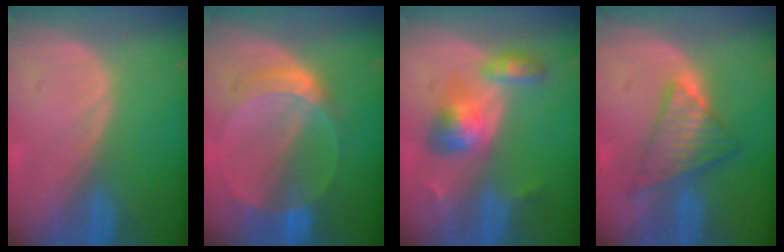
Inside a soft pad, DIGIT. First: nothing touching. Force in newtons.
{"total": 6.4, "press": 5.7, "slide": 2.9}
{"total": 6.0, "press": 6.0, "slide": 0.5}
{"total": 7.0, "press": 6.6, "slide": 2.5}